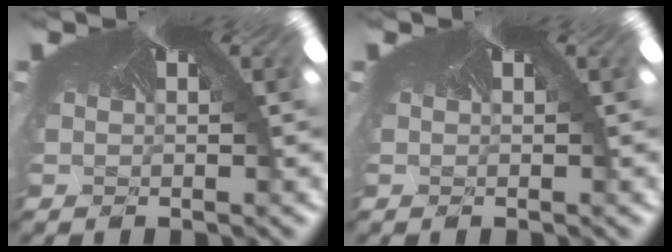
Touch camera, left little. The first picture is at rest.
{"total": 0.0}